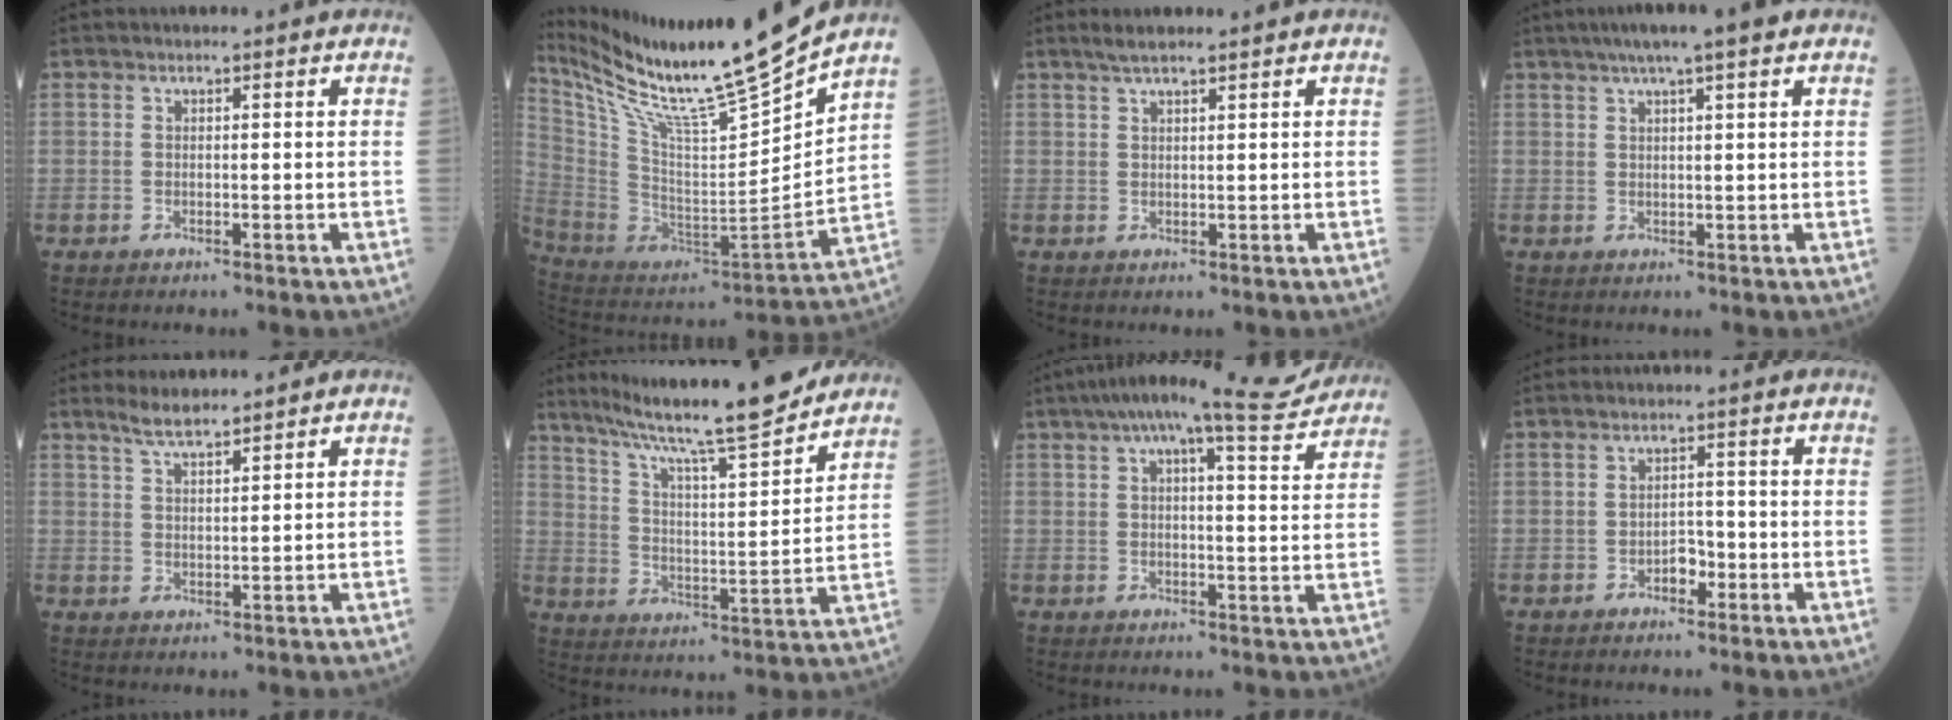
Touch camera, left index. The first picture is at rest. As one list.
[{"total": 23.5, "force": [19.8, -1.3, 12.7], "torque": [-0.234, -0.052, 0.345]}, {"total": 4.0, "force": [3.3, 0.2, 2.3], "torque": [-0.042, 0.020, 0.060]}, {"total": 7.7, "force": [5.5, 0.2, 5.4], "torque": [-0.084, 0.032, 0.082]}, {"total": 3.8, "force": [3.4, 0.3, 1.5], "torque": [-0.037, 0.004, 0.069]}, {"total": 19.5, "force": [16.7, 0.9, 10.1], "torque": [-0.169, 0.000, 0.261]}, {"total": 13.2, "force": [11.2, 1.4, 6.8], "torque": [-0.114, 0.018, 0.146]}, {"total": 2.0, "force": [-1.3, 1.1, 1.0], "torque": [-0.012, 0.002, -0.023]}]